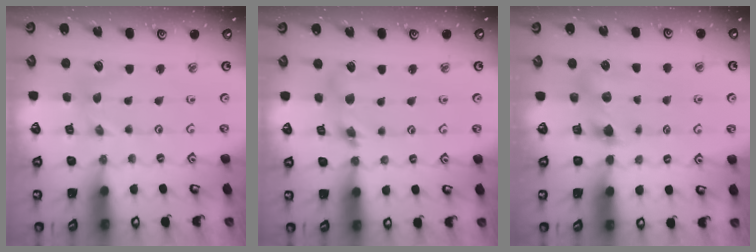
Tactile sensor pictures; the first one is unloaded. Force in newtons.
{"total": 9.2, "press": 9.2, "slide": 1.2}
{"total": 7.2, "press": 7.1, "slide": 1.0}